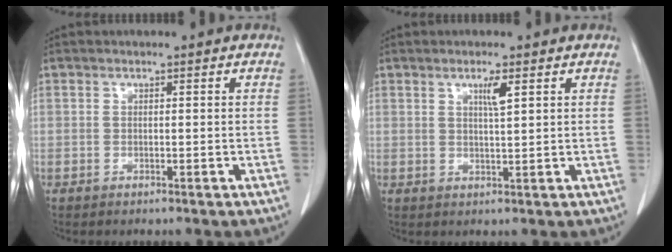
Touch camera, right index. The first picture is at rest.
{"total": 2.5, "force": [1.2, 0.0, 2.2], "torque": [-0.041, -0.004, 0.022]}